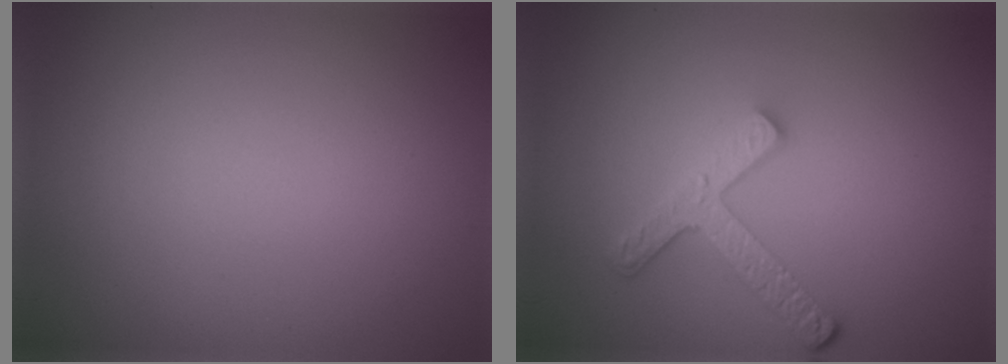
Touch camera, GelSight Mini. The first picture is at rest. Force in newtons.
{"total": 3.8, "press": 3.0, "slide": 2.3}